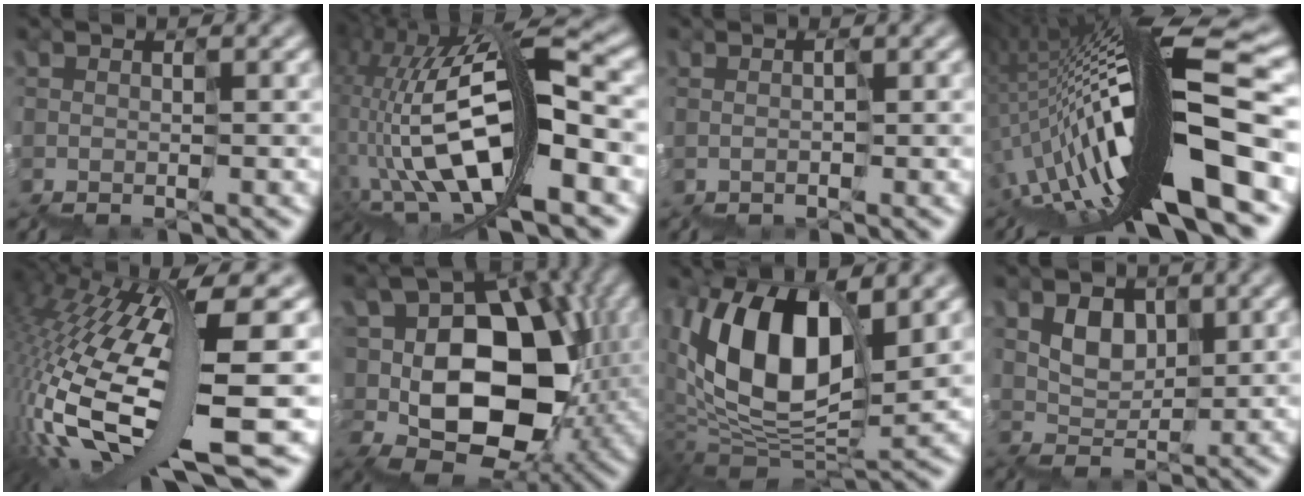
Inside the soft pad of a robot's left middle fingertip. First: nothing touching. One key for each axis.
{"total": 13.1, "fx": -2.9, "fy": 5.1, "fz": 11.7, "tx": -0.258, "ty": 0.027, "tz": -0.046}
{"total": 0.0}
{"total": 14.4, "fx": -3.2, "fy": 3.1, "fz": 13.7, "tx": -0.259, "ty": 0.052, "tz": -0.064}
{"total": 15.4, "fx": -2.1, "fy": 3.4, "fz": 14.9, "tx": -0.319, "ty": -0.015, "tz": -0.015}
{"total": 11.0, "fx": -0.1, "fy": 8.8, "fz": 6.6, "tx": -0.089, "ty": 0.016, "tz": -0.007}
{"total": 10.1, "fx": 4.2, "fy": 5.1, "fz": 7.7, "tx": -0.149, "ty": 0.019, "tz": 0.077}
{"total": 2.3, "fx": 1.7, "fy": 1.1, "fz": -1.1, "tx": 0.006, "ty": 0.015, "tz": 0.035}